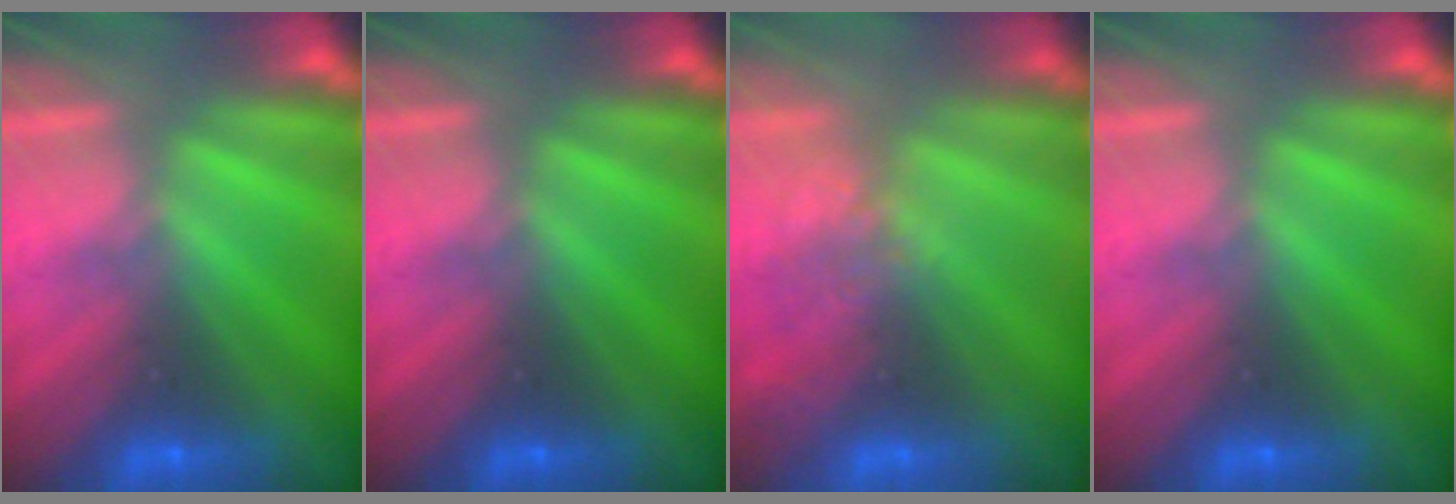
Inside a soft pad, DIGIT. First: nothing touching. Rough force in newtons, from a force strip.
{"total": 0.0}
{"total": 2.9}
{"total": 0.0}